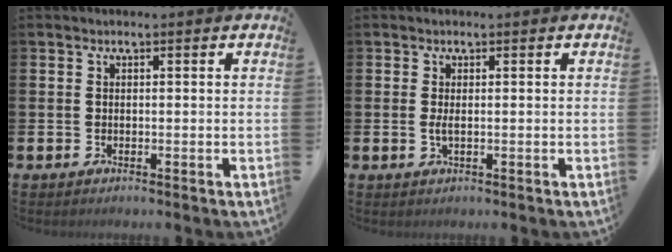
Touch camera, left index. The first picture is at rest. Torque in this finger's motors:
{"motor_torque": [0.36, 0.01, 0.02, 0.07]}